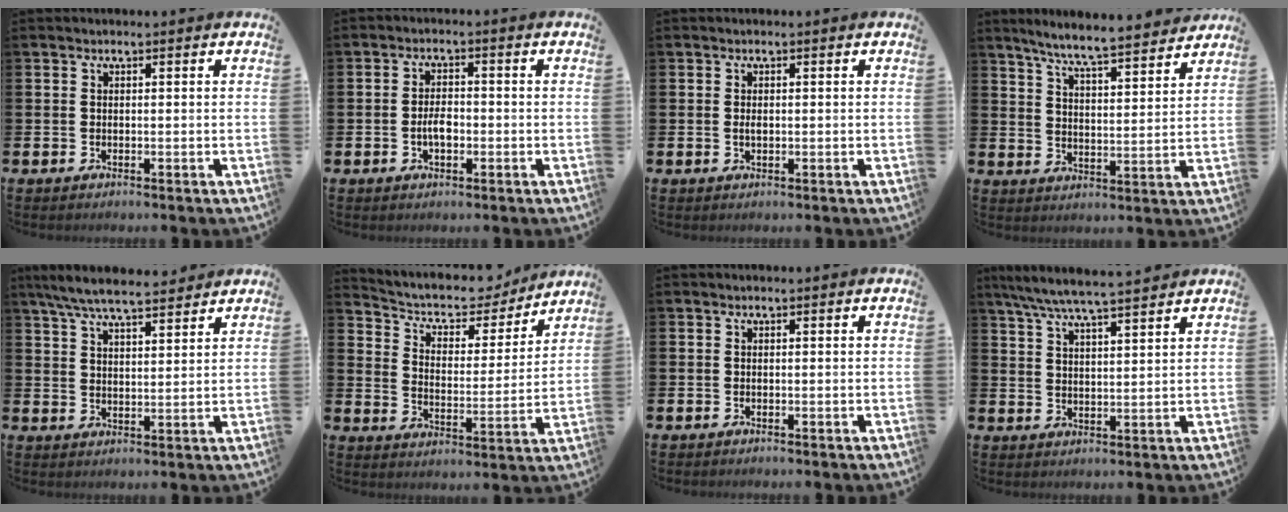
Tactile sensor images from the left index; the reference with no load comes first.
{"total": 3.0, "force": [-0.7, 1.6, 2.4], "torque": [-0.037, 0.001, -0.015]}
{"total": 0.8, "force": [0.0, 0.4, 0.7], "torque": [-0.014, 0.003, 0.000]}
{"total": 6.8, "force": [6.4, 0.0, 2.2], "torque": [-0.061, -0.044, 0.110]}
{"total": 7.1, "force": [6.6, 1.0, 2.4], "torque": [-0.070, -0.022, 0.120]}
{"total": 6.7, "force": [6.0, 2.6, 1.5], "torque": [-0.059, -0.042, 0.098]}
{"total": 0.0}
{"total": 6.5, "force": [6.0, 0.0, 2.4], "torque": [-0.062, -0.028, 0.107]}